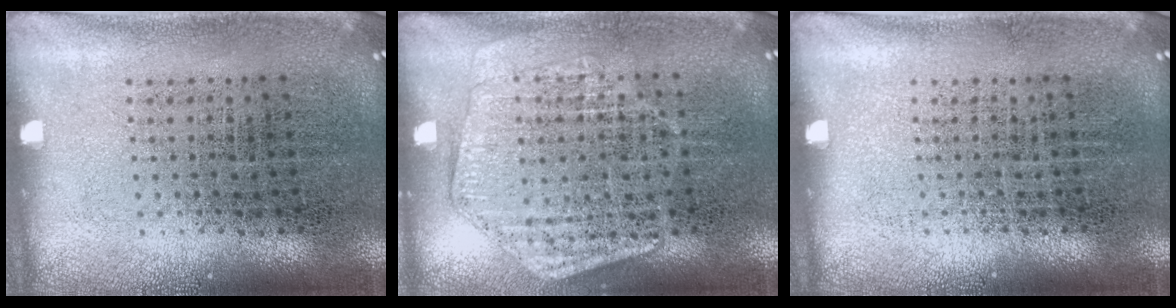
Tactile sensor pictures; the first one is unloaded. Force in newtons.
{"total": 1.4, "press": 1.4, "slide": 0.4}
{"total": 0.0}